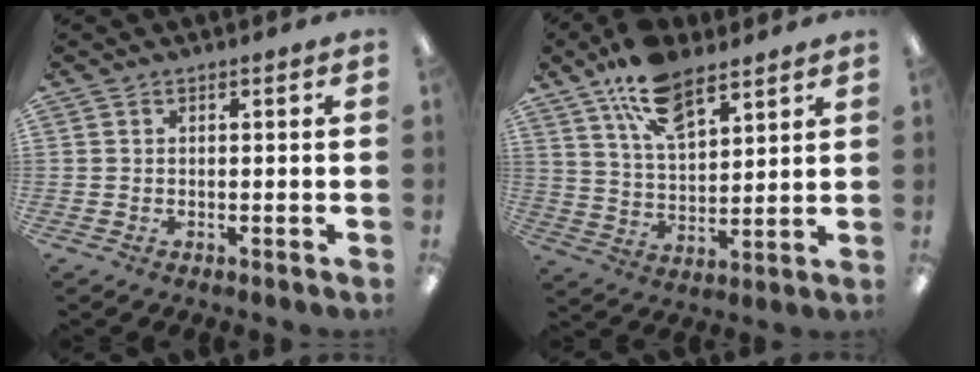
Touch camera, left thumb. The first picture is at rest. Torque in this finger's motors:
{"motor_torque": [0.57, 0.00, 1.69, -1.07, 0.34]}